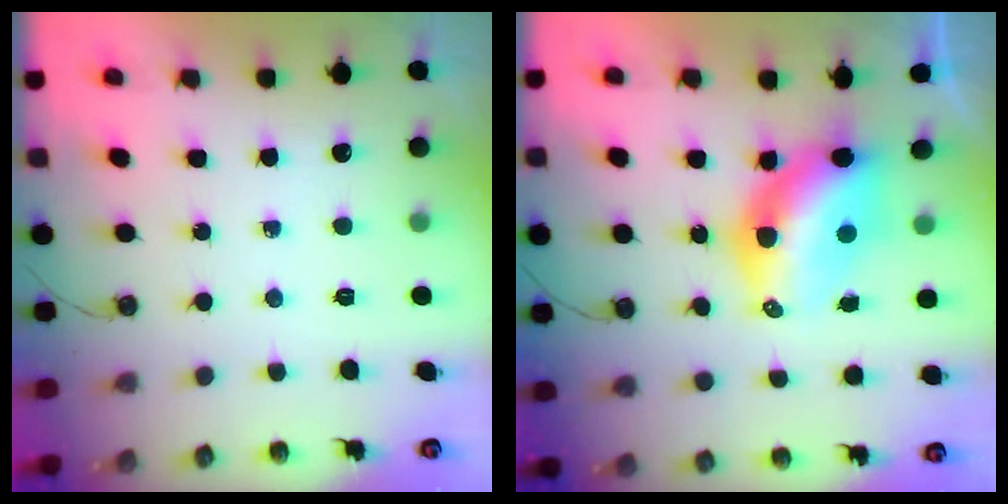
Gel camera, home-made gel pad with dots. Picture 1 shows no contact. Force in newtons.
{"total": 10.4, "press": 10.4, "slide": 0.9}